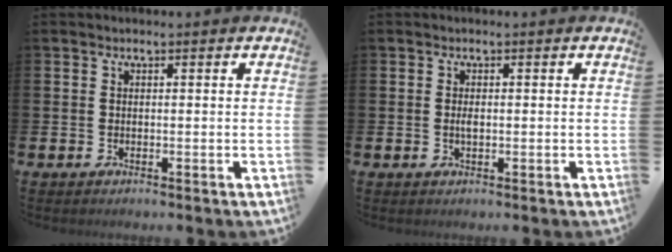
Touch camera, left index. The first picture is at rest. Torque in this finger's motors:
{"motor_torque": [0.33, 0.09, 0.16, 0.07]}